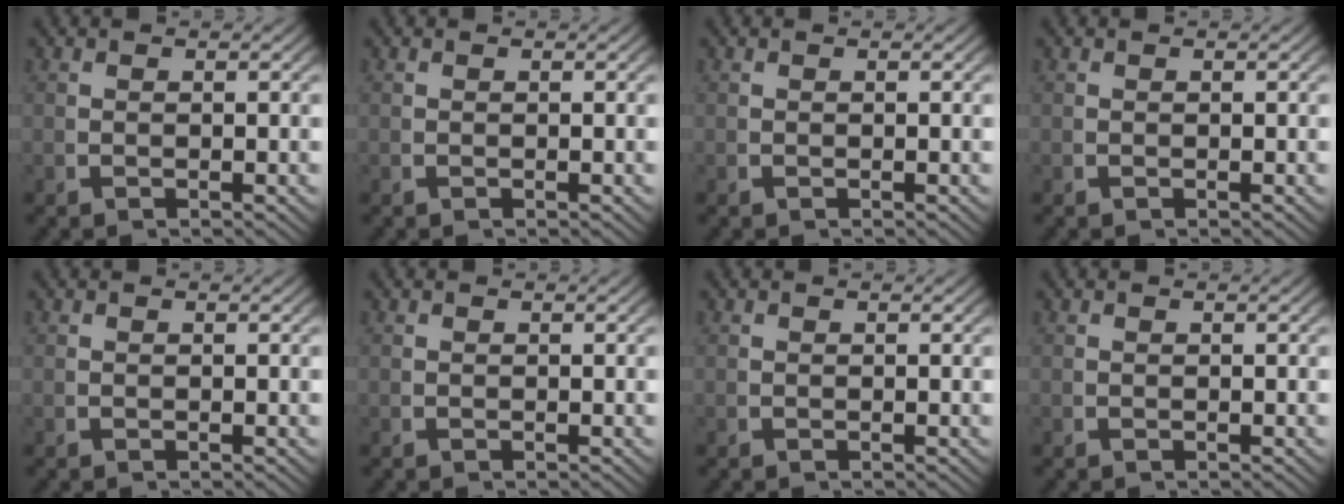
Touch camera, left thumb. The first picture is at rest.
{"total": 0.0}
{"total": 0.0}
{"total": 0.0}
{"total": 0.0}
{"total": 0.0}
{"total": 0.0}
{"total": 0.0}